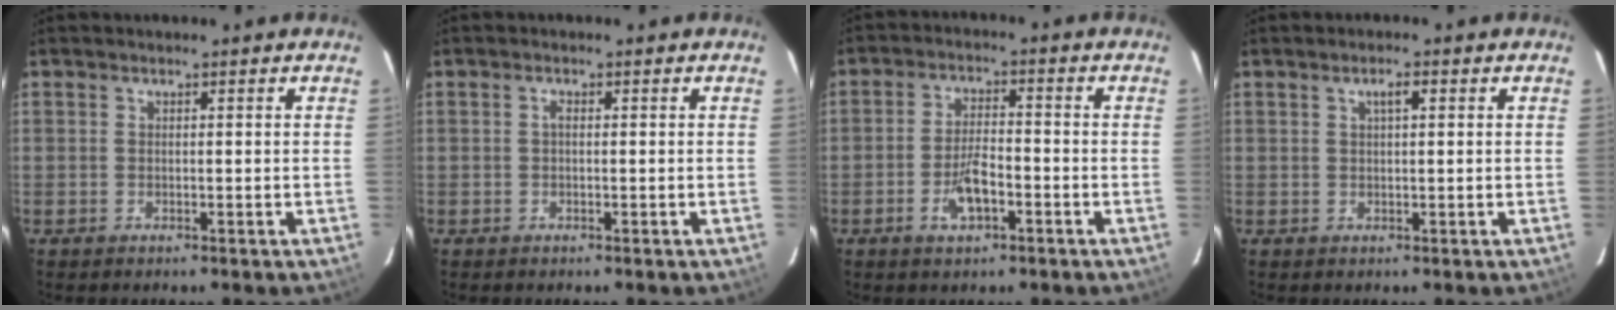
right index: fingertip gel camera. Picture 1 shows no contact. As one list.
[{"total": 0.7, "force": [0.0, 0.3, 0.6], "torque": [-0.012, 0.004, -0.003]}, {"total": 6.0, "force": [-2.7, 2.3, 4.7], "torque": [-0.099, 0.002, -0.046]}, {"total": 1.9, "force": [0.7, 0.5, 1.7], "torque": [-0.029, 0.007, 0.013]}]